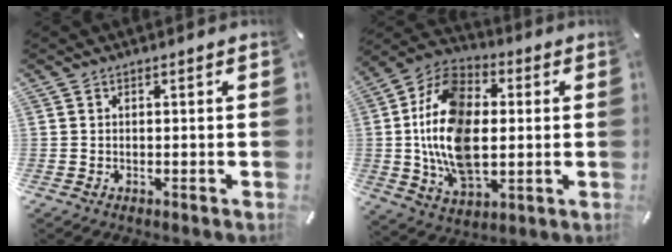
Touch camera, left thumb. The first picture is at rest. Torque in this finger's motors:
{"motor_torque": [2.10, 2.11, 0.66, -0.10, 0.81]}